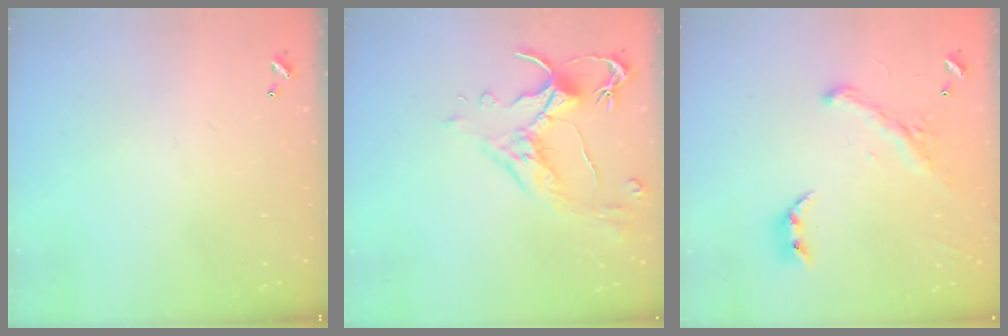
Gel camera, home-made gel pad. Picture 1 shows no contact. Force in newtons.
{"total": 2.6, "press": 2.2, "slide": 1.3}
{"total": 2.6, "press": 2.3, "slide": 1.3}